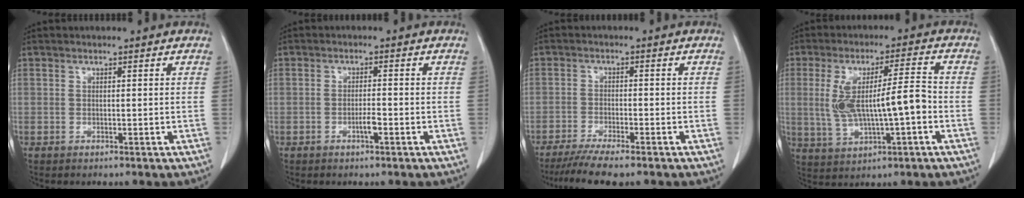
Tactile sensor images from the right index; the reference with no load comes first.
{"total": 1.9, "force": [-0.9, 0.2, 1.7], "torque": [-0.031, 0.000, -0.014]}
{"total": 7.3, "force": [-5.9, 0.2, 4.3], "torque": [-0.067, -0.018, -0.097]}
{"total": 10.5, "force": [-0.8, 2.2, 10.2], "torque": [-0.199, 0.017, -0.004]}